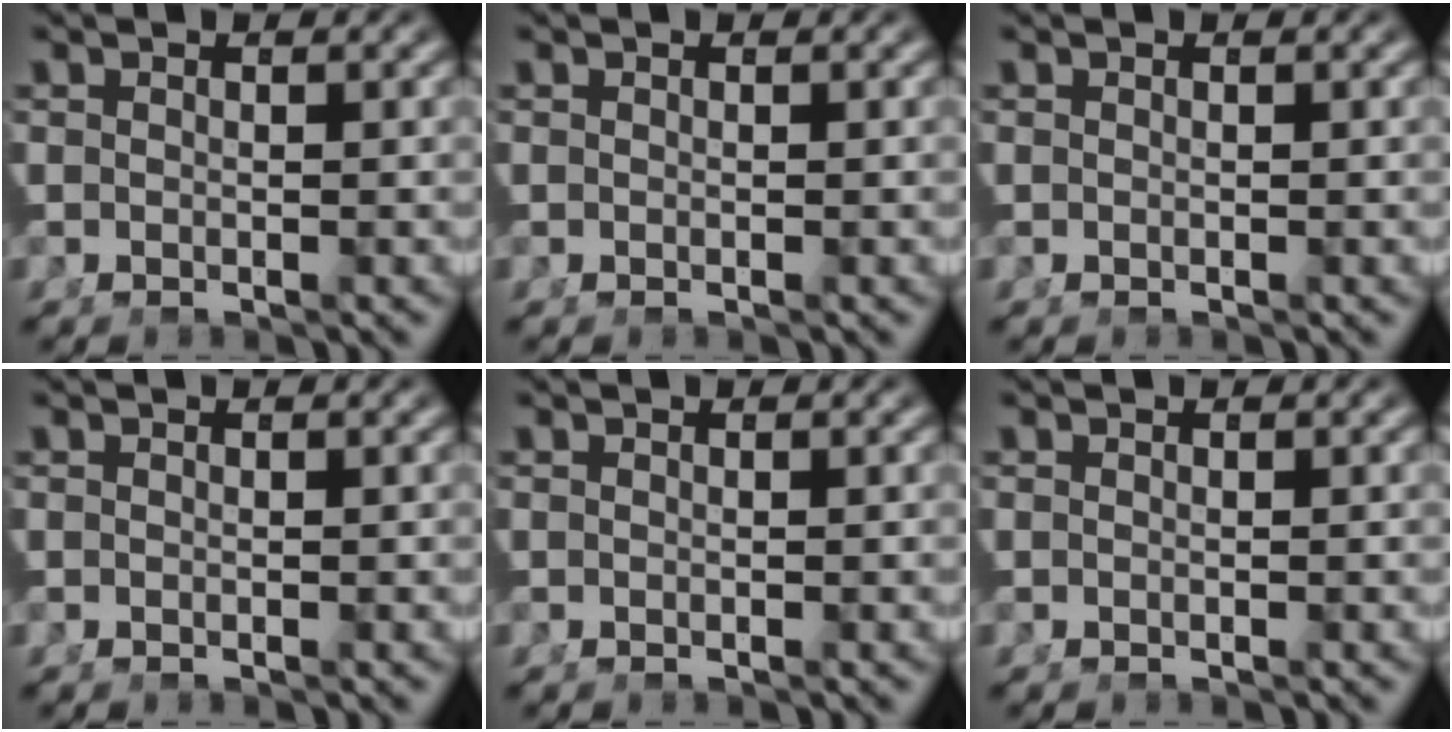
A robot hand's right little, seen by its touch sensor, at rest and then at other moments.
{"total": 0.0}
{"total": 0.0}
{"total": 0.0}
{"total": 0.0}
{"total": 0.0}